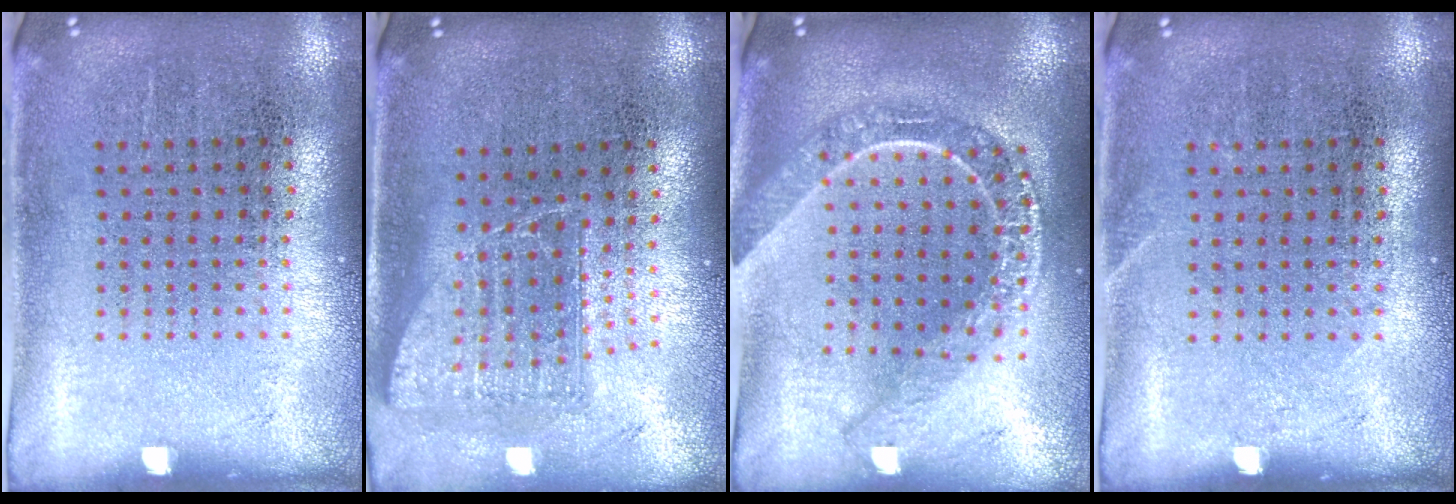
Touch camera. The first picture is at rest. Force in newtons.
{"total": 1.5, "press": 1.2, "slide": 0.9}
{"total": 2.0, "press": 1.7, "slide": 1.1}
{"total": 0.5, "press": 0.5, "slide": 0.1}